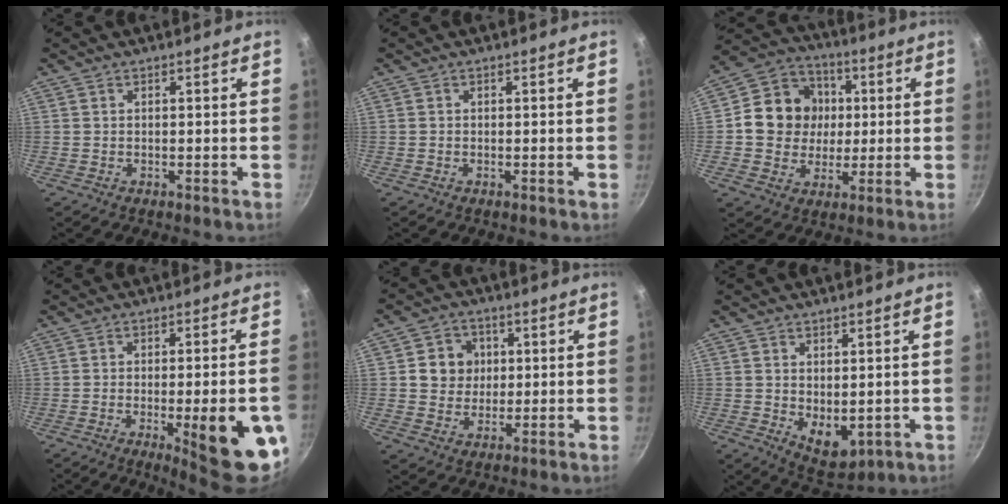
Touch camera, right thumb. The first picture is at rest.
{"total": 0.0}
{"total": 13.7, "force": [1.2, 12.4, 5.7], "torque": [-0.067, 0.018, 0.011]}
{"total": 16.9, "force": [-5.1, 4.2, 15.5], "torque": [-0.168, 0.009, -0.058]}
{"total": 7.3, "force": [1.2, 6.7, 2.6], "torque": [-0.005, 0.004, 0.016]}
{"total": 6.6, "force": [0.1, 4.2, 5.1], "torque": [-0.057, -0.017, 0.019]}